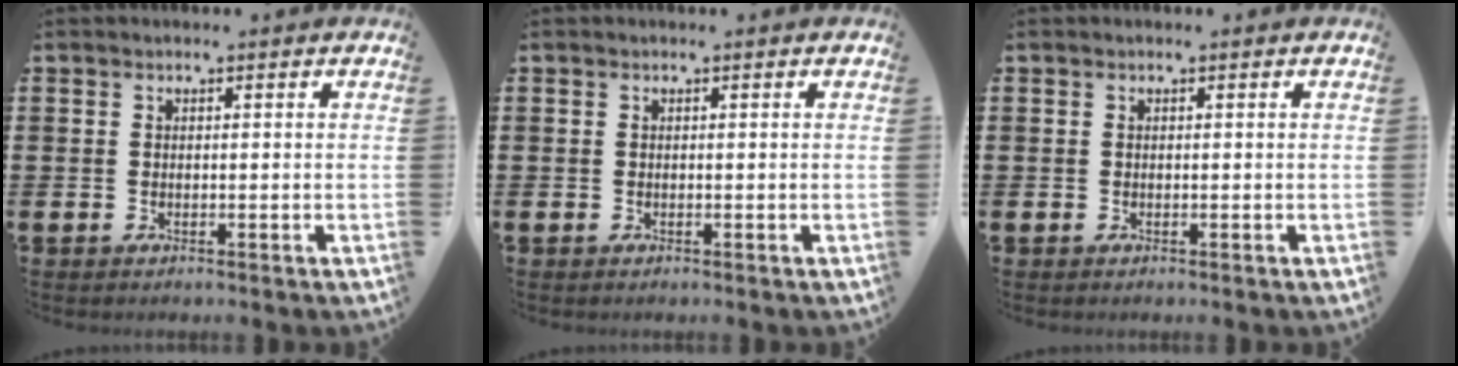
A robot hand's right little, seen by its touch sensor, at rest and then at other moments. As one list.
[{"total": 0.0}, {"total": 0.0}]